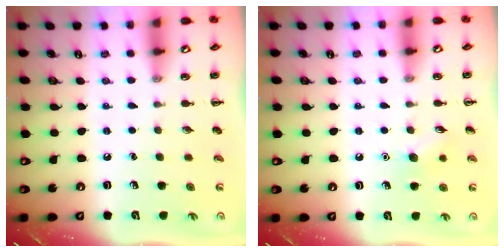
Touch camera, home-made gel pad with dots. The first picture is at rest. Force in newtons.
{"total": 7.6, "press": 7.4, "slide": 1.9}